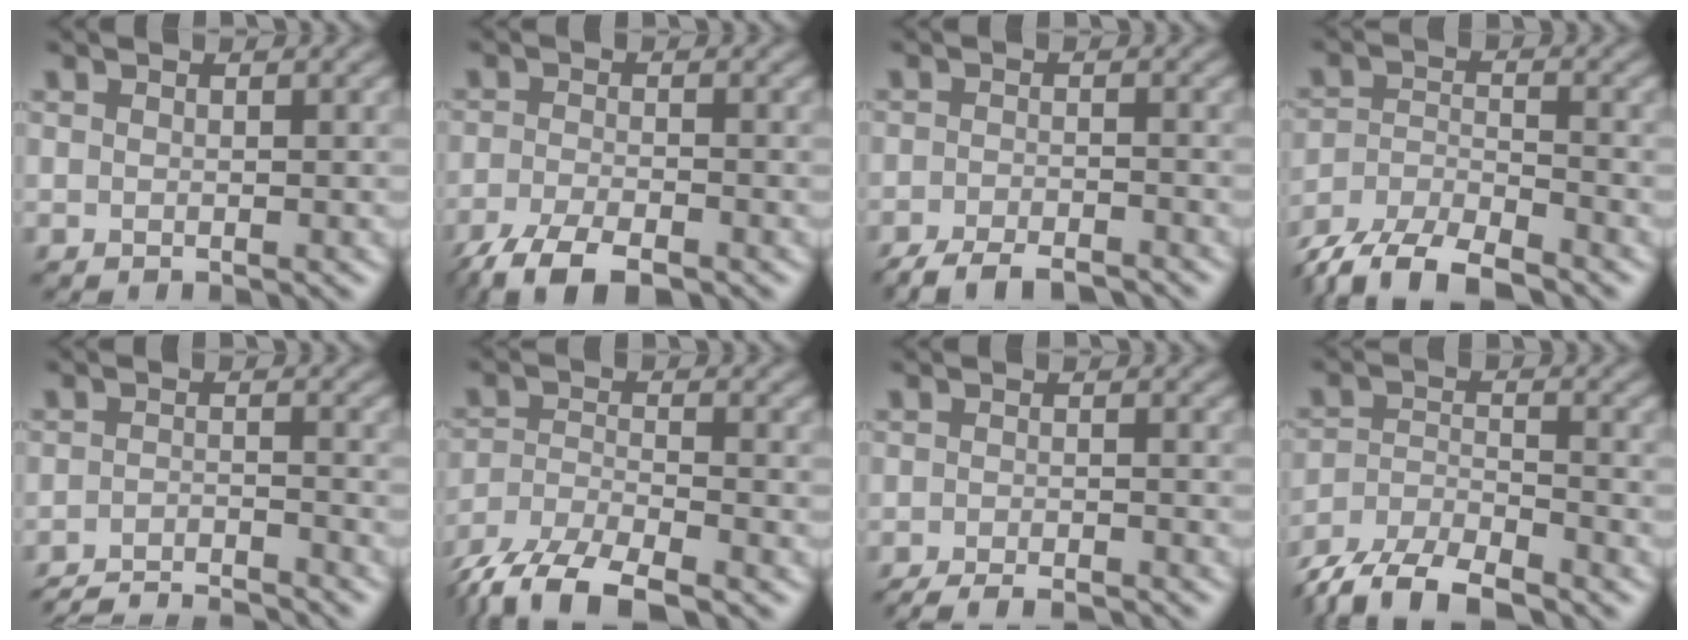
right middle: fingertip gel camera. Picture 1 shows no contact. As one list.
[{"total": 5.2, "force": [-3.9, 1.5, 3.1], "torque": [-0.060, -0.011, -0.081]}, {"total": 5.3, "force": [-4.4, 1.4, 2.5], "torque": [-0.036, -0.010, -0.077]}, {"total": 7.7, "force": [-6.4, 2.5, 3.5], "torque": [-0.065, -0.019, -0.118]}, {"total": 5.8, "force": [-5.3, 0.8, 2.0], "torque": [-0.033, -0.006, -0.091]}, {"total": 7.2, "force": [-5.5, 2.3, 3.9], "torque": [-0.073, -0.012, -0.109]}, {"total": 5.0, "force": [-4.4, 0.9, 2.1], "torque": [-0.033, -0.007, -0.066]}, {"total": 7.7, "force": [-6.5, 2.5, 3.4], "torque": [-0.064, -0.020, -0.119]}]